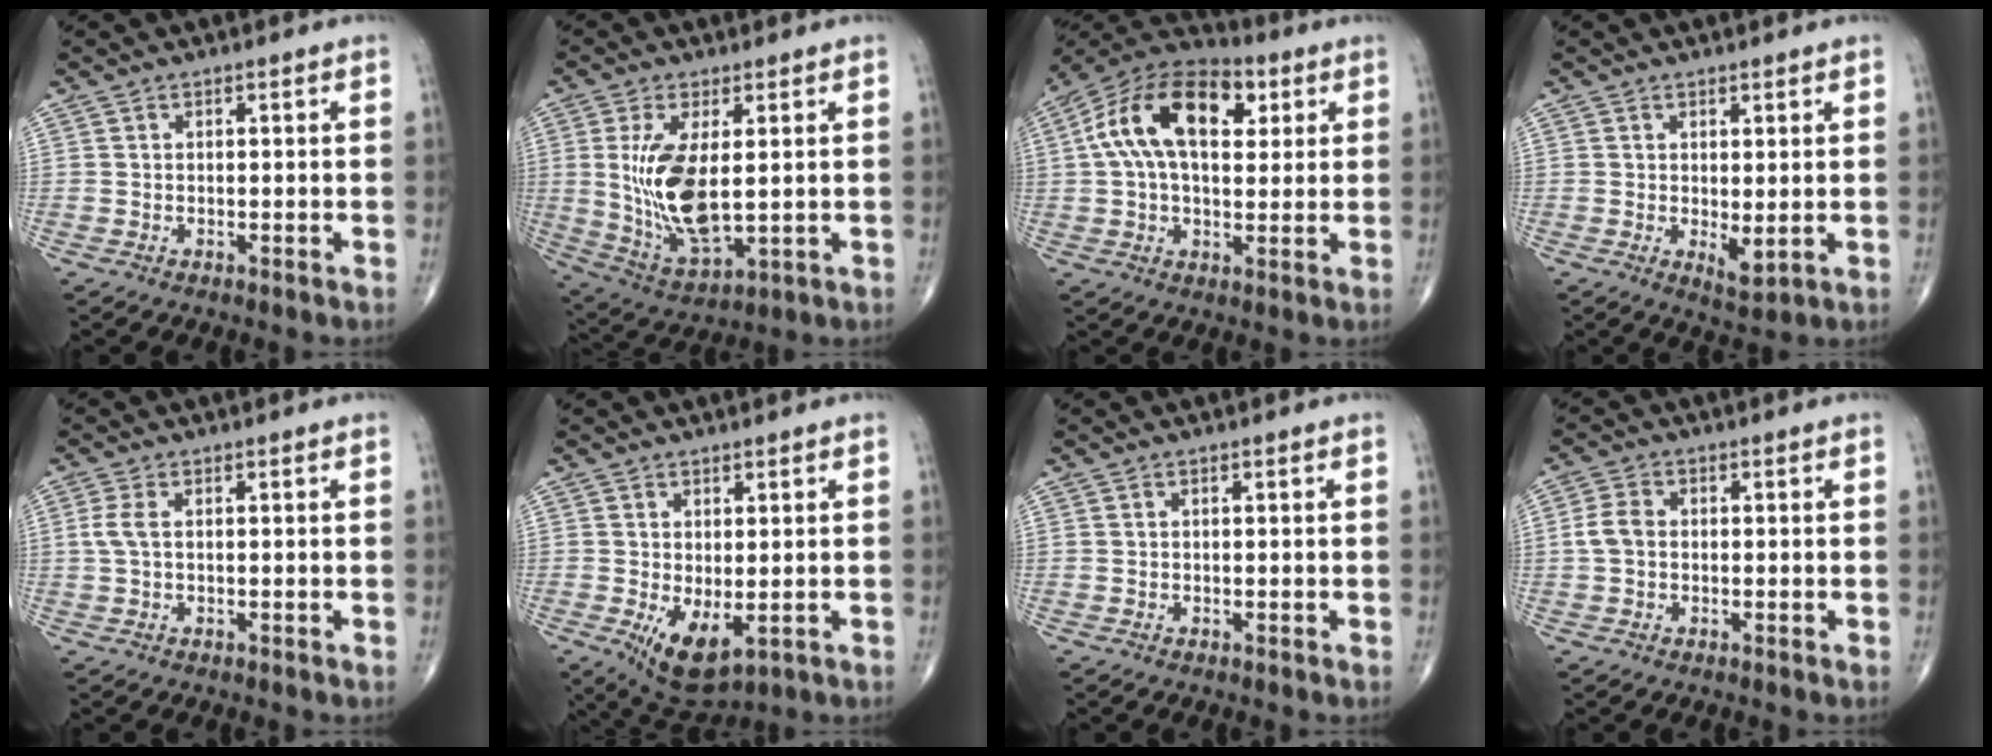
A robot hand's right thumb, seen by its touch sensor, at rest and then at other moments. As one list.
[{"total": 13.7, "force": [1.2, 5.9, 12.4], "torque": [-0.245, -0.023, 0.041]}, {"total": 18.2, "force": [4.8, 10.4, 14.1], "torque": [-0.232, 0.019, 0.069]}, {"total": 3.2, "force": [0.0, 1.2, 3.0], "torque": [-0.044, -0.013, 0.006]}, {"total": 2.6, "force": [0.4, 1.2, 2.3], "torque": [-0.066, 0.006, 0.007]}, {"total": 7.7, "force": [-1.6, 3.8, 6.5], "torque": [-0.103, -0.019, -0.009]}, {"total": 0.0}, {"total": 3.7, "force": [0.0, 2.7, 2.6], "torque": [-0.057, 0.011, -0.006]}]